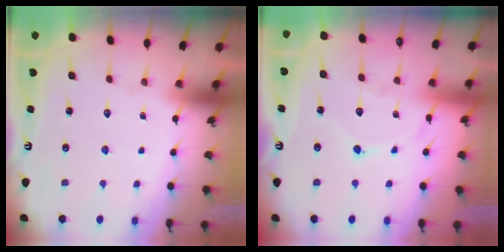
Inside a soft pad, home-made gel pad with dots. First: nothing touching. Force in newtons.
{"total": 8.7, "press": 8.6, "slide": 0.9}